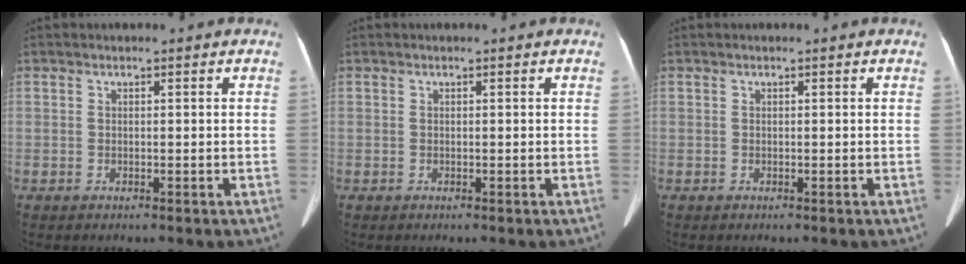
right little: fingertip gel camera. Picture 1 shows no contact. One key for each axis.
{"total": 0.0}
{"total": 0.0}